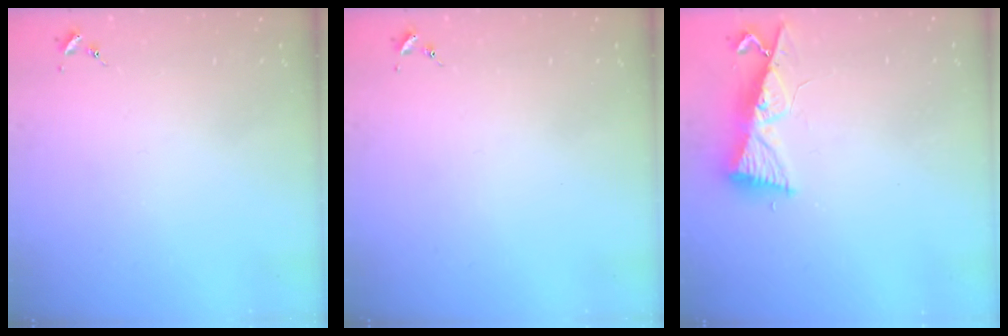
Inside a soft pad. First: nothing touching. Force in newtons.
{"total": 0.0}
{"total": 8.6, "press": 8.5, "slide": 1.1}